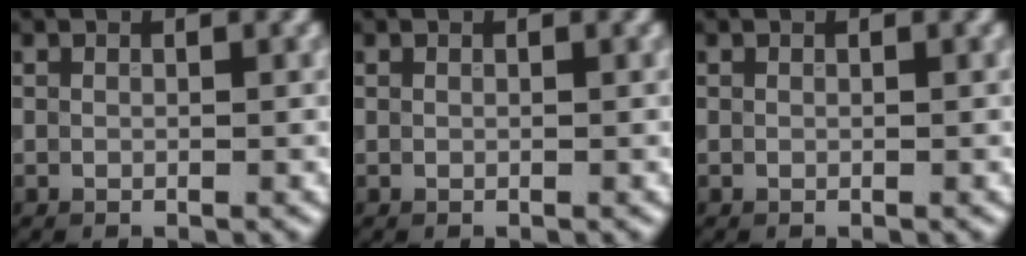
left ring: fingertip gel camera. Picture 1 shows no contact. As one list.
[{"total": 0.0}, {"total": 0.0}]